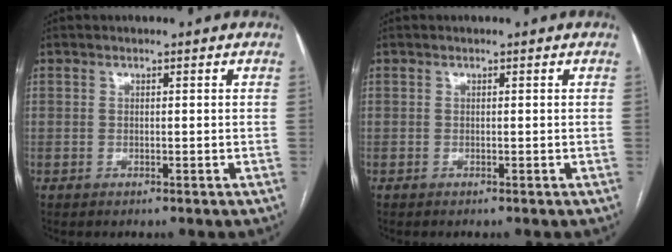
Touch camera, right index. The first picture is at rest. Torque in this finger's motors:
{"motor_torque": [0.00, 0.00, -0.01, 0.00]}